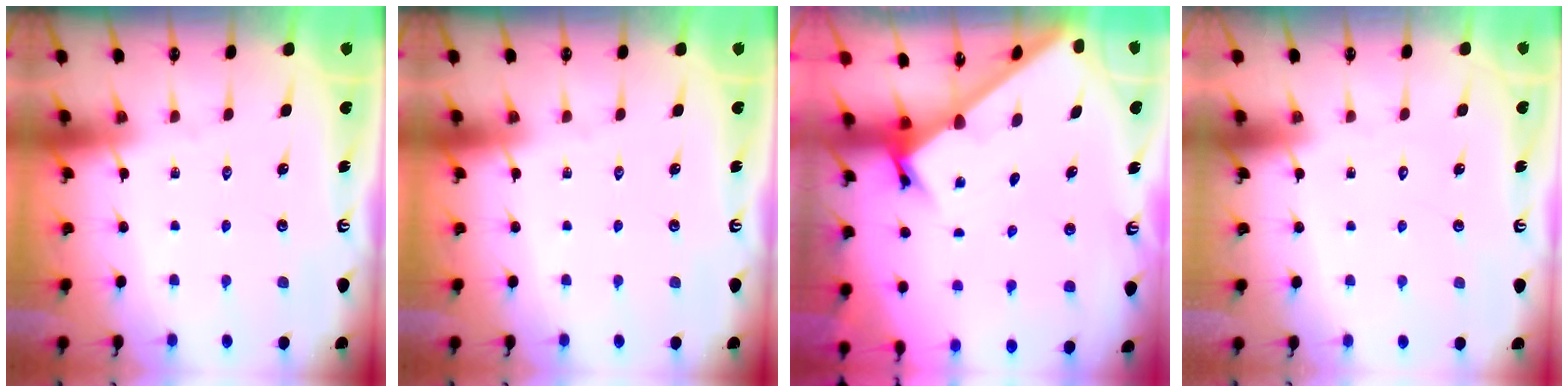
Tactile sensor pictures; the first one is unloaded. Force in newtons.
{"total": 0.0}
{"total": 2.5, "press": 2.5, "slide": 0.3}
{"total": 1.7, "press": 1.7, "slide": 0.1}